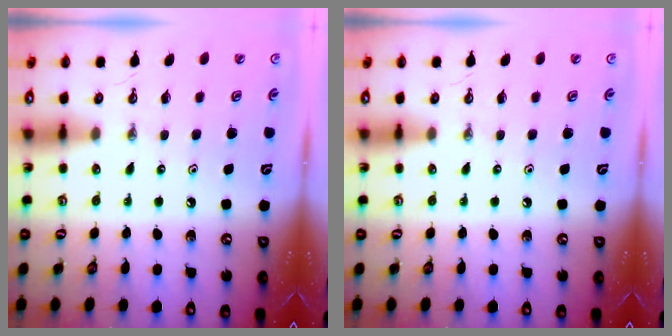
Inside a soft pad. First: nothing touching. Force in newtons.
{"total": 0.0}